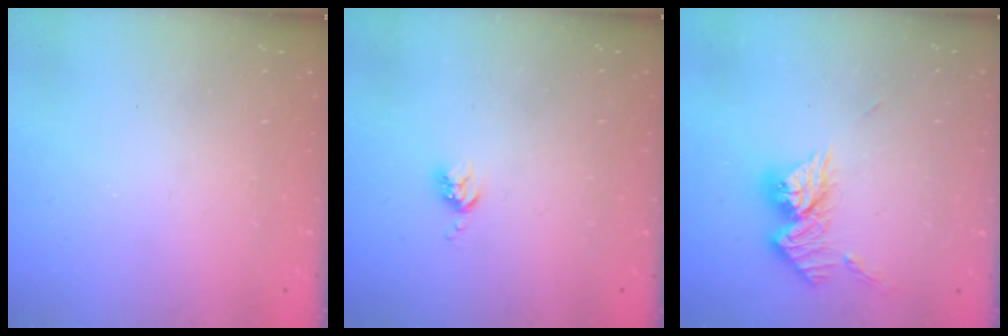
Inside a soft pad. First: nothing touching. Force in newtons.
{"total": 4.6, "press": 4.5, "slide": 0.6}
{"total": 11.1, "press": 11.1, "slide": 0.9}